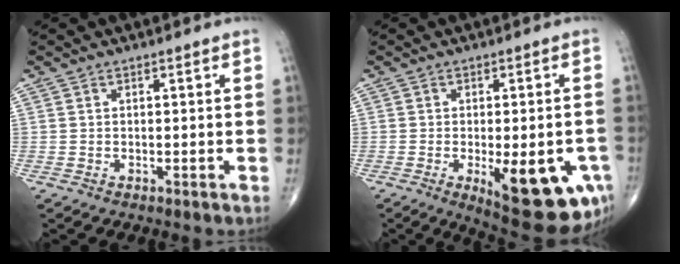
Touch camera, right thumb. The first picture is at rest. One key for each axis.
{"total": 16.5, "fx": -5.6, "fy": 6.1, "fz": 14.3, "tx": -0.142, "ty": -0.001, "tz": -0.055}